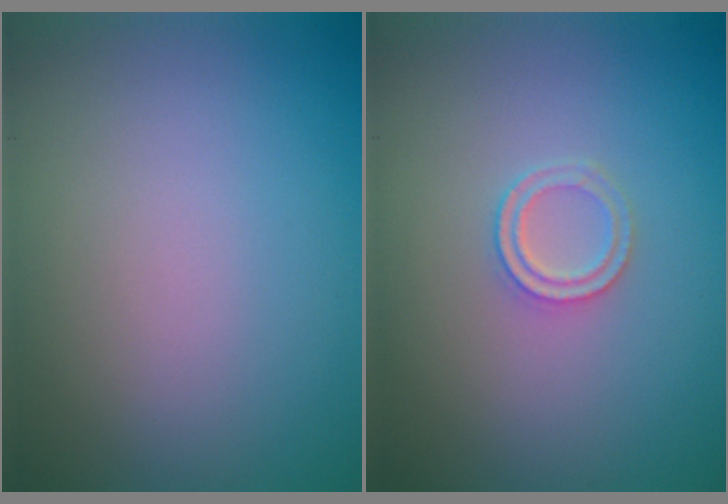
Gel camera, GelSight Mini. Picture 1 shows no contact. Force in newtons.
{"total": 1.7, "press": 1.6, "slide": 0.4}